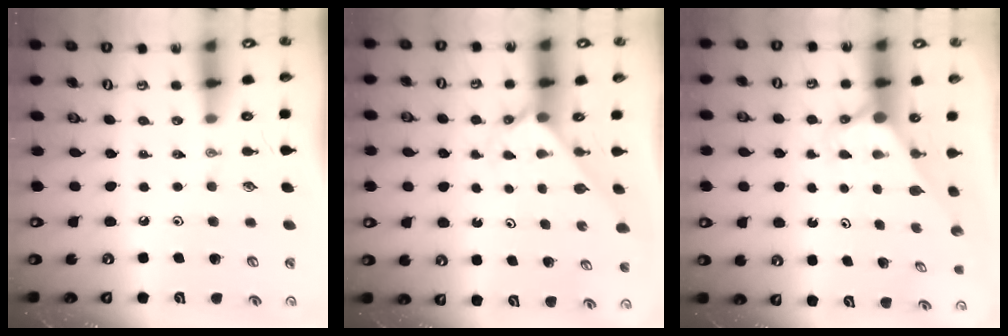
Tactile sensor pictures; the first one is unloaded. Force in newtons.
{"total": 2.3, "press": 2.3, "slide": 0.2}
{"total": 2.8, "press": 2.8, "slide": 0.0}